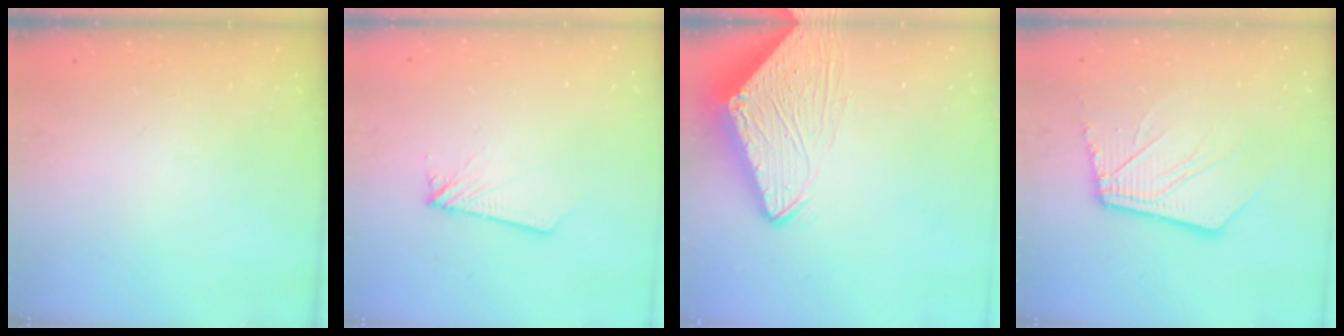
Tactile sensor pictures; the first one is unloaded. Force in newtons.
{"total": 1.8, "press": 1.8, "slide": 0.1}
{"total": 8.0, "press": 8.0, "slide": 0.7}
{"total": 12.4, "press": 12.3, "slide": 1.7}